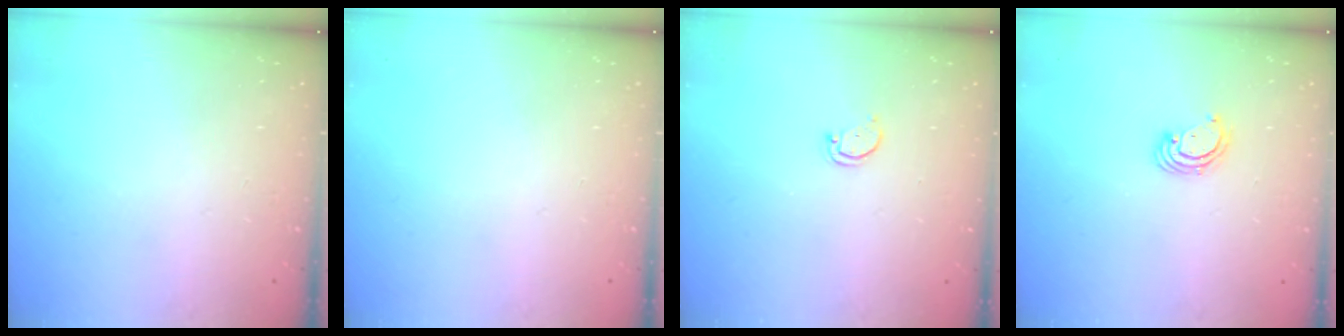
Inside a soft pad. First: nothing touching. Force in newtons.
{"total": 0.0}
{"total": 1.8, "press": 1.8, "slide": 0.1}
{"total": 3.4, "press": 3.4, "slide": 0.3}